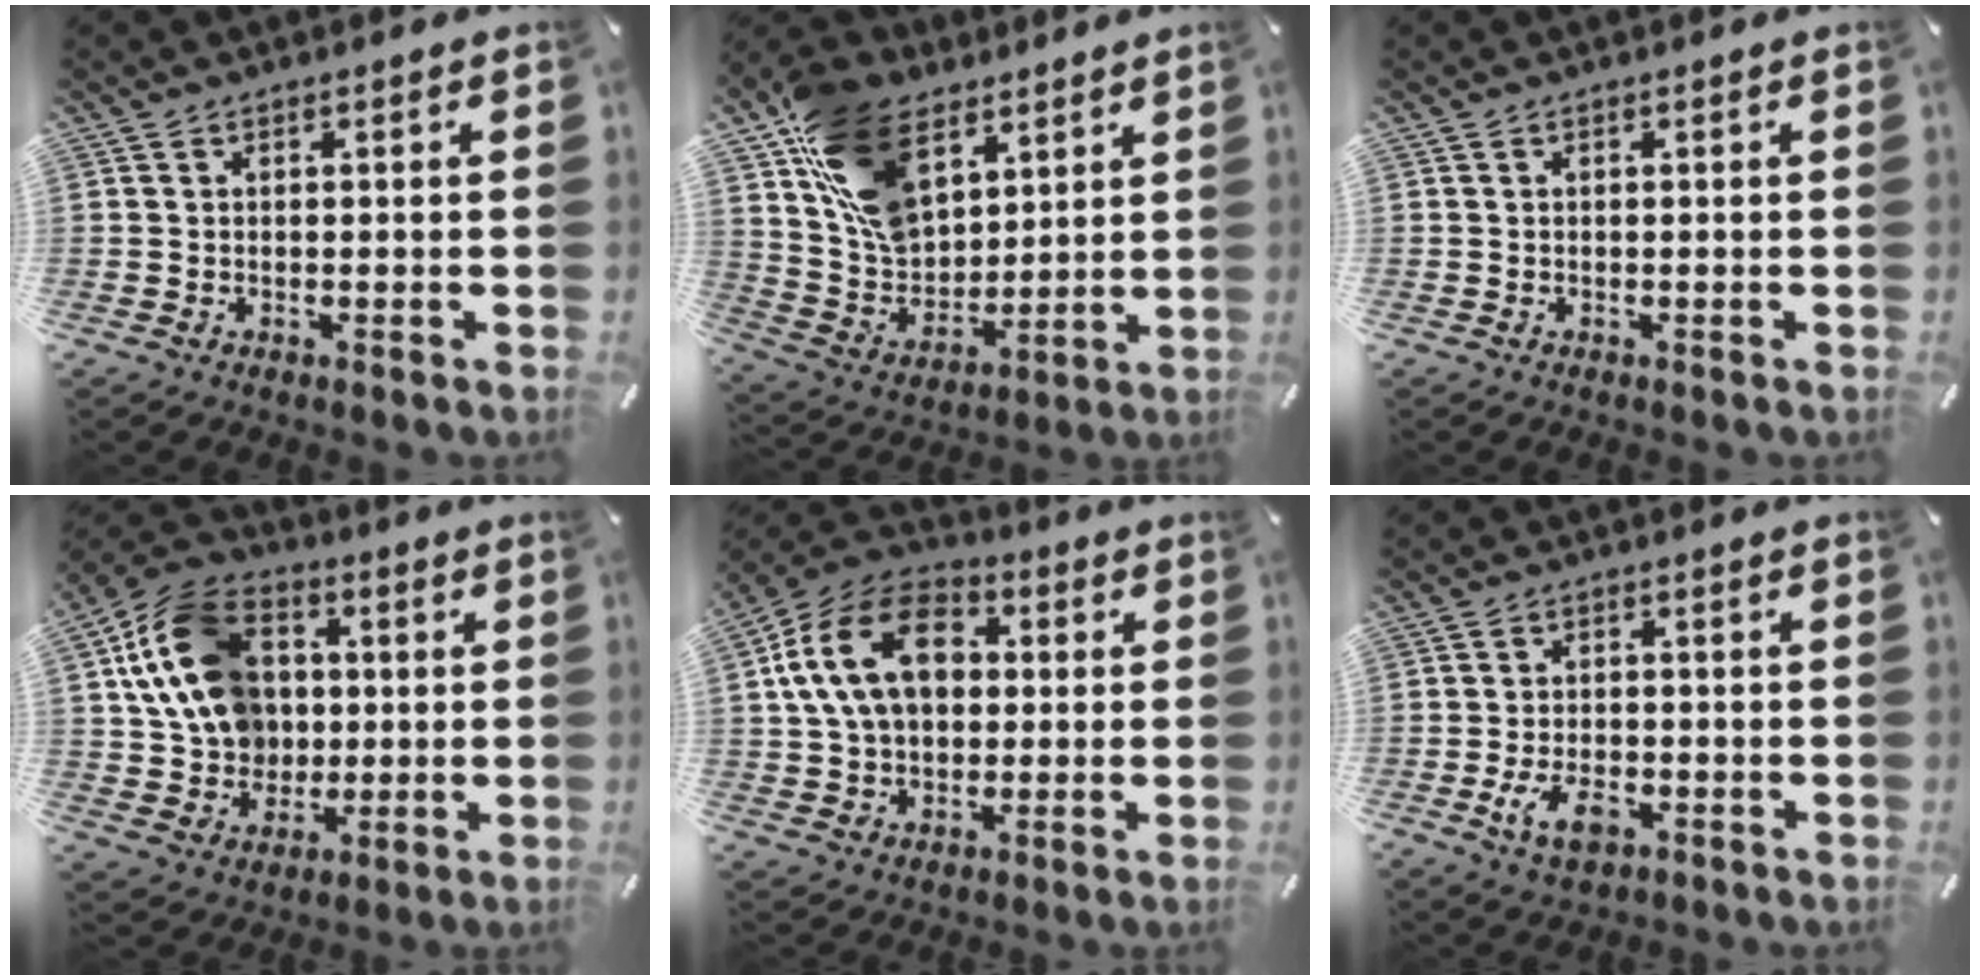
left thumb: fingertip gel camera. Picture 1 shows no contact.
{"total": 17.1, "force": [8.9, 11.8, 8.6], "torque": [-0.177, -0.034, 0.176]}
{"total": 0.0}
{"total": 16.8, "force": [1.9, 14.2, 8.8], "torque": [-0.185, 0.005, 0.044]}
{"total": 16.5, "force": [2.6, 12.3, 10.7], "torque": [-0.217, 0.017, 0.044]}
{"total": 6.1, "force": [-2.6, 3.4, 4.3], "torque": [-0.085, 0.004, -0.051]}